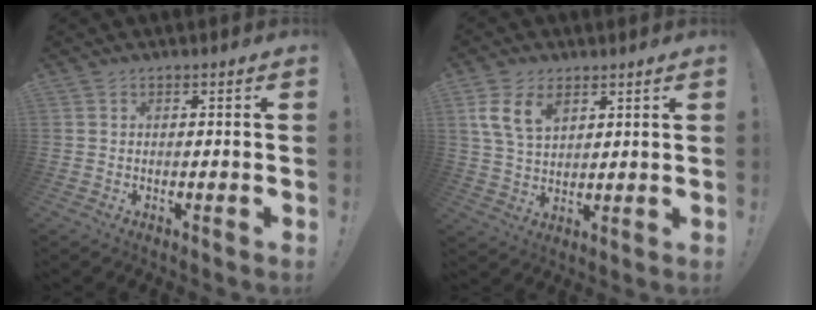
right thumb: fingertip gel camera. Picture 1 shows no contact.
{"total": 9.4, "force": [4.6, 5.7, 5.8], "torque": [-0.119, -0.002, 0.090]}